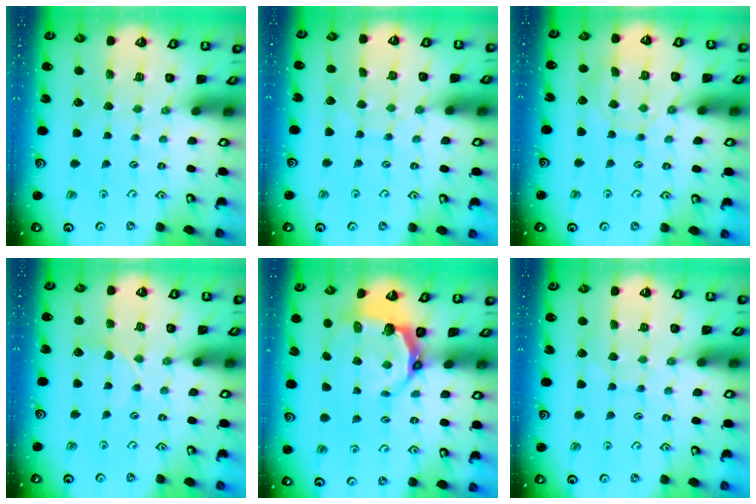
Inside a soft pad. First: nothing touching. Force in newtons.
{"total": 3.8, "press": 3.8, "slide": 0.3}
{"total": 9.2, "press": 9.2, "slide": 0.9}
{"total": 3.6, "press": 3.6, "slide": 0.4}
{"total": 6.3, "press": 4.8, "slide": 4.1}
{"total": 5.7, "press": 5.7, "slide": 0.6}